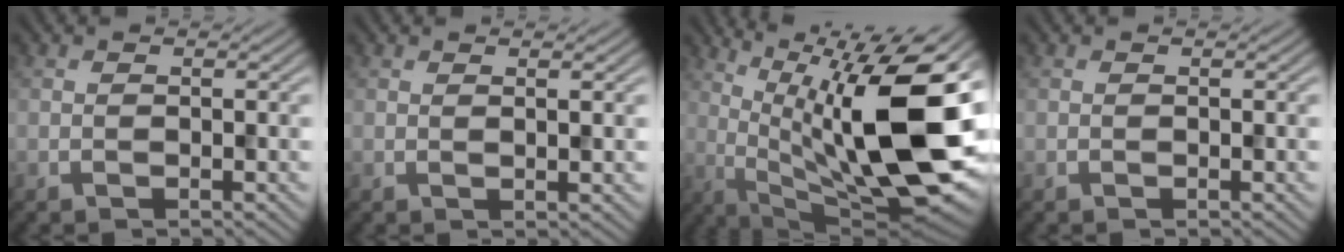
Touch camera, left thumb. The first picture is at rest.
{"total": 1.1, "force": [0.6, 0.1, 0.9], "torque": [-0.018, 0.003, 0.009]}
{"total": 20.1, "force": [3.3, 6.5, 18.7], "torque": [-0.290, 0.021, 0.067]}
{"total": 0.0}